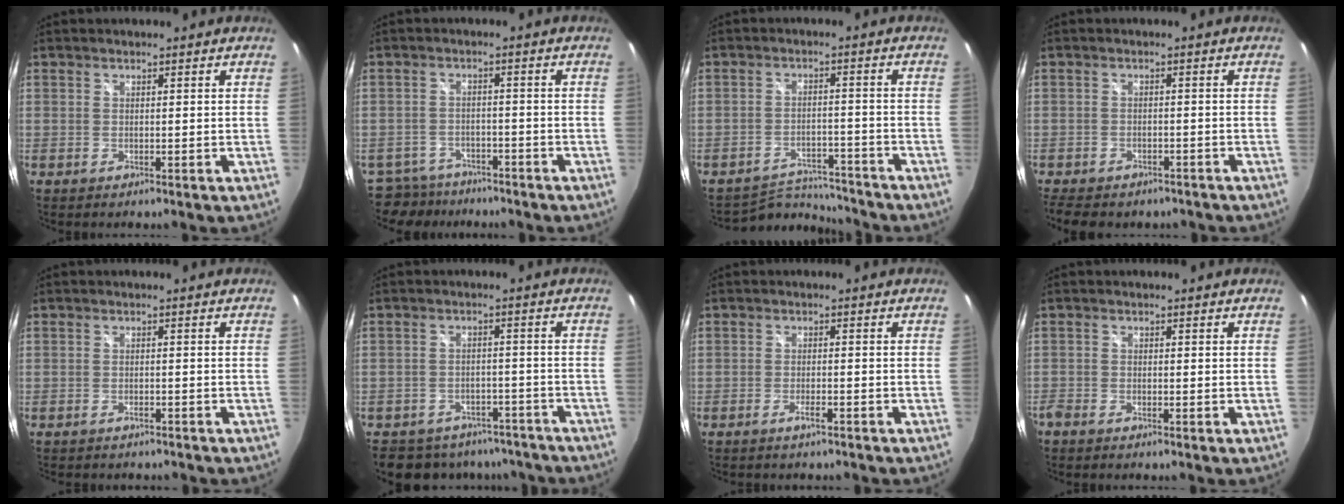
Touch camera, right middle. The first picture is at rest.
{"total": 8.6, "force": [-7.3, 4.2, 1.4], "torque": [-0.052, 0.002, -0.115]}
{"total": 8.5, "force": [-8.4, 1.2, 0.3], "torque": [-0.024, 0.011, -0.128]}
{"total": 8.9, "force": [-7.1, 3.8, 3.7], "torque": [-0.088, -0.020, -0.101]}
{"total": 3.2, "force": [-2.8, 1.0, 1.0], "torque": [-0.029, -0.009, -0.041]}
{"total": 15.0, "force": [-12.5, 7.2, 4.2], "torque": [-0.098, 0.019, -0.157]}
{"total": 2.0, "force": [-1.7, 0.3, 1.0], "torque": [-0.026, 0.002, -0.030]}
{"total": 1.5, "force": [-1.3, 0.4, 0.4], "torque": [-0.014, -0.004, -0.029]}